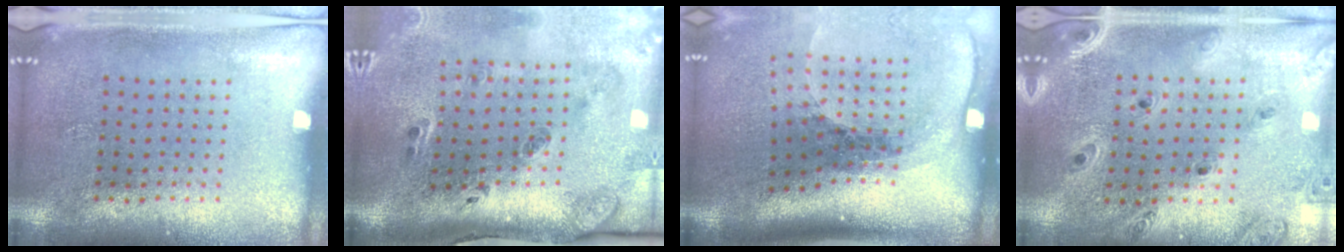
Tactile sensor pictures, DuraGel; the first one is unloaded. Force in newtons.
{"total": 3.2, "press": 1.9, "slide": 2.6}
{"total": 2.6, "press": 1.9, "slide": 1.8}
{"total": 1.3, "press": 1.3, "slide": 0.2}